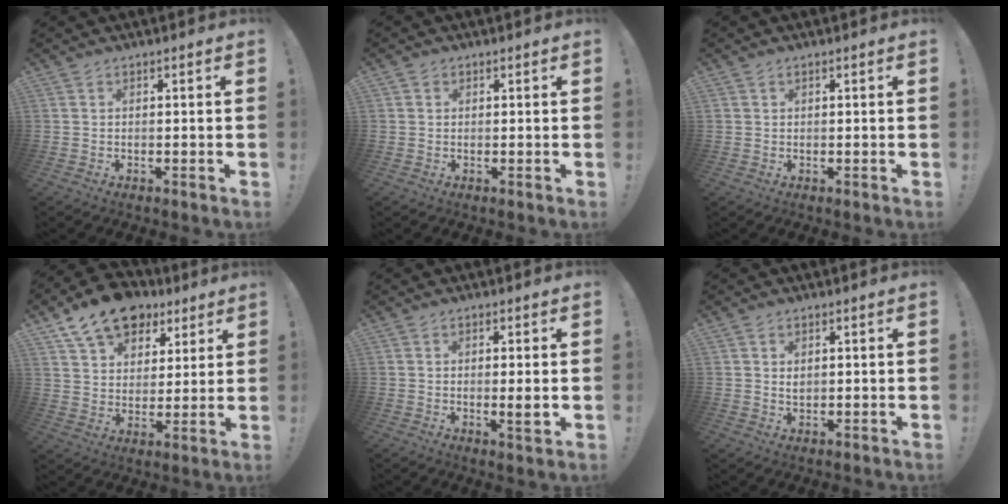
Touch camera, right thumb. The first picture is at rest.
{"total": 0.9, "force": [0.4, 0.8, 0.1], "torque": [0.004, 0.000, 0.006]}
{"total": 0.7, "force": [0.4, 0.5, 0.1], "torque": [-0.001, 0.002, 0.008]}
{"total": 15.1, "force": [10.2, 9.0, 6.5], "torque": [-0.105, -0.065, 0.187]}
{"total": 3.7, "force": [-0.1, 0.4, 3.7], "torque": [-0.054, -0.008, -0.003]}
{"total": 1.8, "force": [0.8, 1.3, 0.9], "torque": [-0.007, -0.003, 0.011]}